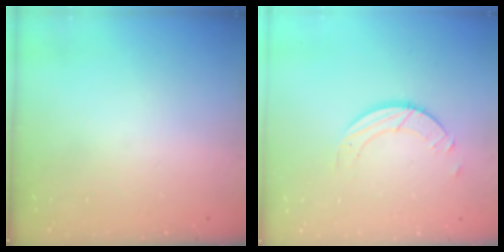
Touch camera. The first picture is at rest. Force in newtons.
{"total": 3.4, "press": 3.4, "slide": 0.3}